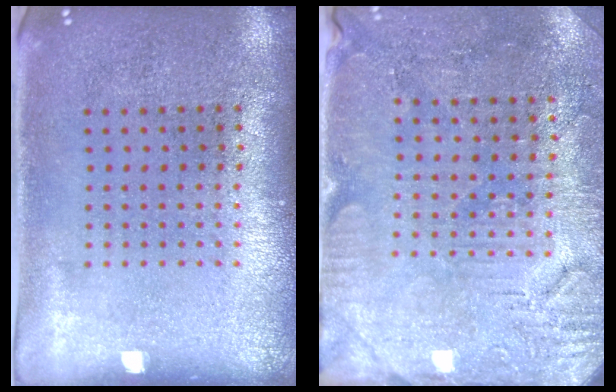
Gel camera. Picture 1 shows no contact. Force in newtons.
{"total": 3.0, "press": 2.9, "slide": 0.6}